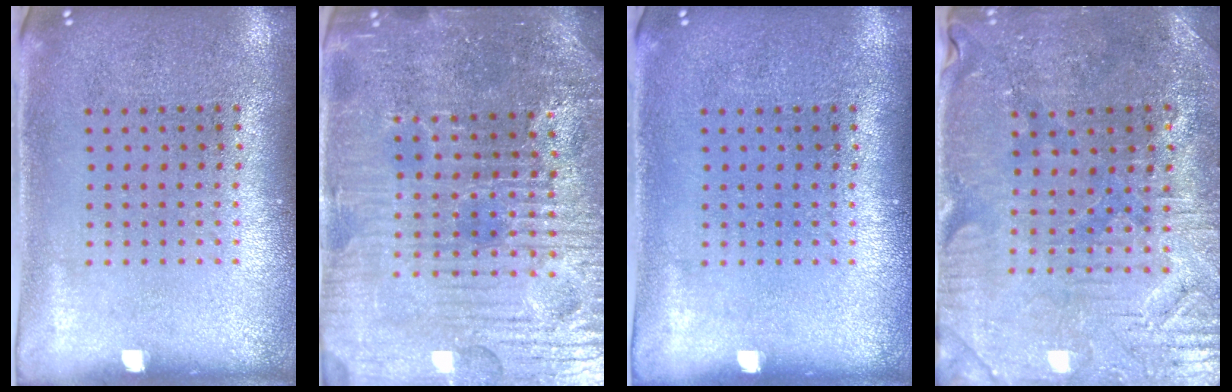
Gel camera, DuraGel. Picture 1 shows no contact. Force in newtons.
{"total": 5.6, "press": 5.3, "slide": 1.8}
{"total": 0.0}
{"total": 1.4, "press": 1.4, "slide": 0.4}